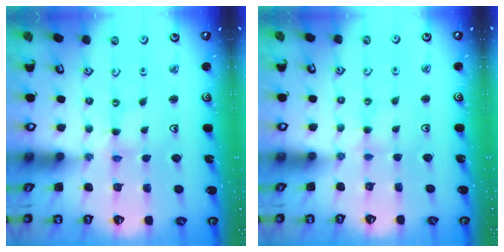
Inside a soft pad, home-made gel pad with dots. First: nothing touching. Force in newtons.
{"total": 1.9, "press": 1.8, "slide": 0.4}